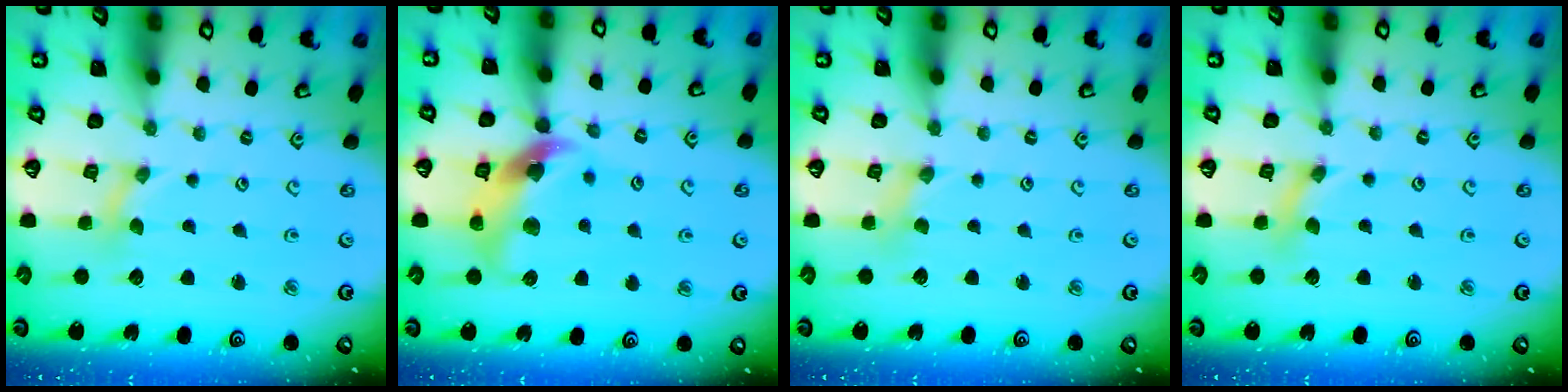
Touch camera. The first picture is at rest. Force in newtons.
{"total": 12.9, "press": 12.8, "slide": 1.9}
{"total": 0.0}
{"total": 0.0}